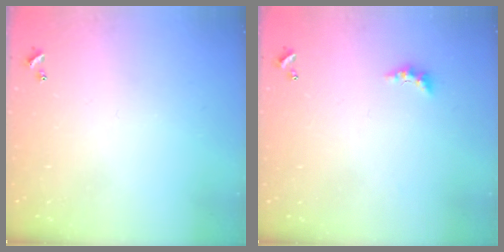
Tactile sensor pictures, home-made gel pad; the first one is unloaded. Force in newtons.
{"total": 2.3, "press": 2.2, "slide": 0.7}